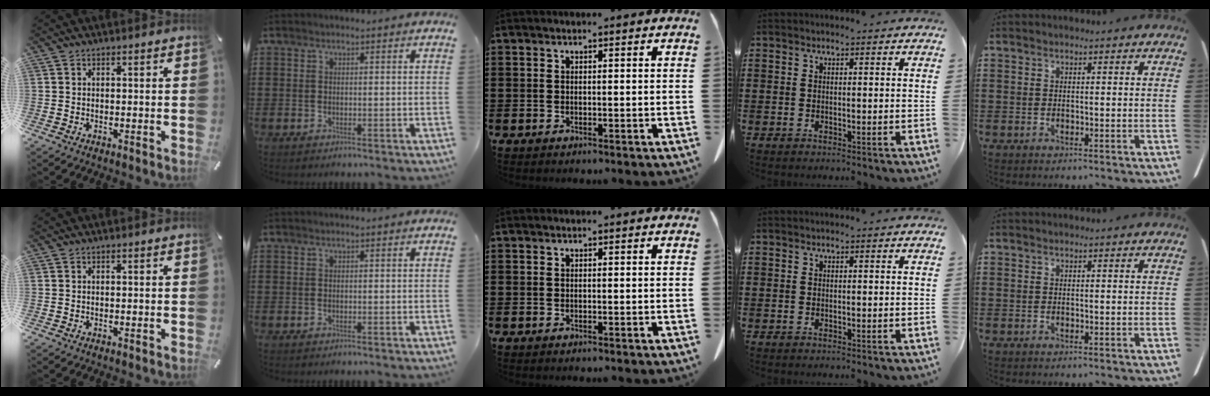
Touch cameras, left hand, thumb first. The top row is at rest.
{}